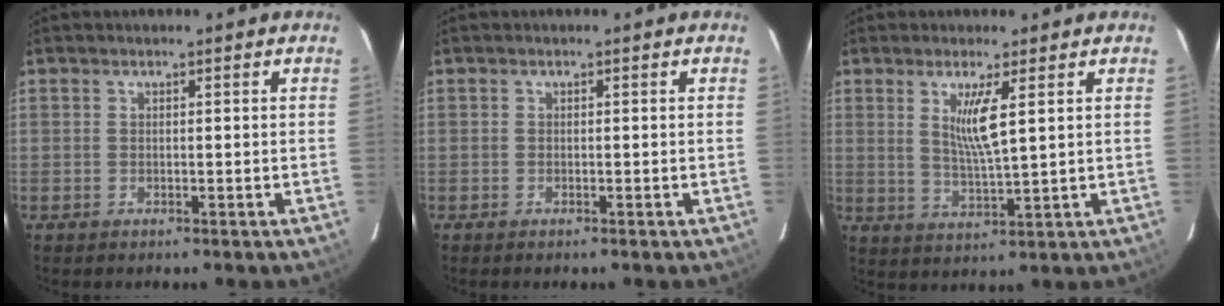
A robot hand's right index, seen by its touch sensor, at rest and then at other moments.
{"total": 0.0}
{"total": 6.1, "force": [2.3, 0.0, 5.6], "torque": [-0.107, -0.015, 0.045]}